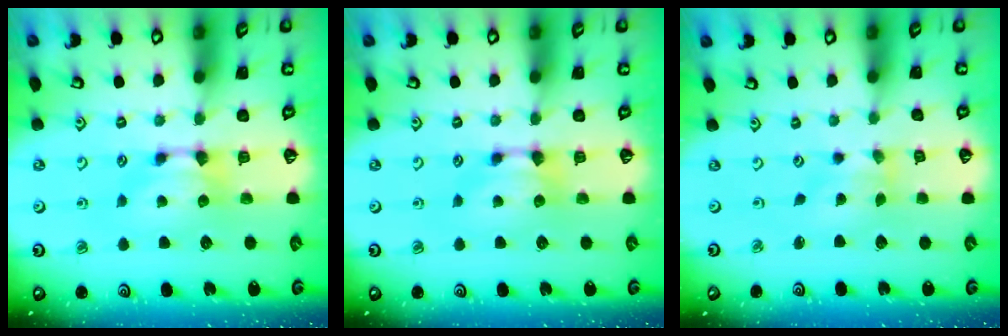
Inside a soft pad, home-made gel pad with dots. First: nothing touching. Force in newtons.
{"total": 0.0}
{"total": 1.3, "press": 0.7, "slide": 1.1}